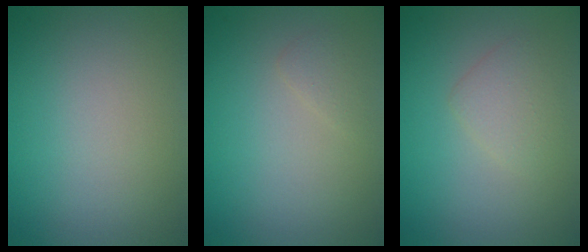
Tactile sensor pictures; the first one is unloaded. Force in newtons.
{"total": 0.8, "press": 0.8, "slide": 0.0}
{"total": 1.8, "press": 1.8, "slide": 0.1}